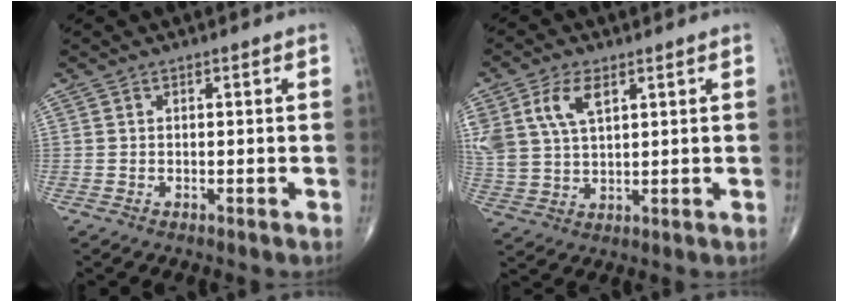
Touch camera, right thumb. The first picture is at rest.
{"total": 9.8, "force": [4.2, 5.3, 7.0], "torque": [-0.149, -0.004, 0.089]}